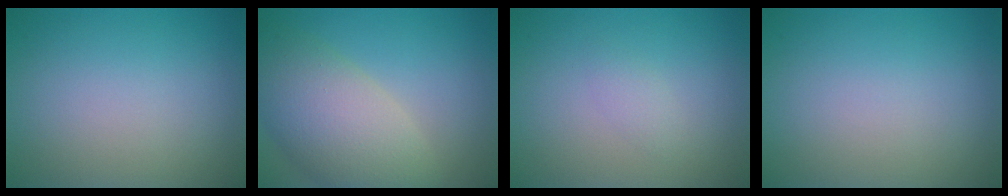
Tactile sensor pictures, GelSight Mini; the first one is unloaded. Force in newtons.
{"total": 7.9, "press": 7.8, "slide": 0.8}
{"total": 1.0, "press": 1.0, "slide": 0.0}
{"total": 0.0}